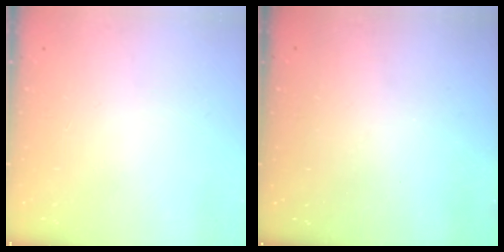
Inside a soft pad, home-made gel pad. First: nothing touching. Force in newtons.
{"total": 2.9, "press": 2.9, "slide": 0.3}